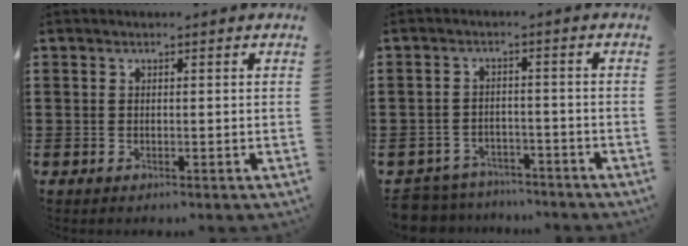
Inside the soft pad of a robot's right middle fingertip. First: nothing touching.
{"total": 4.7, "force": [-4.6, 0.9, -0.2], "torque": [-0.015, 0.005, -0.102]}